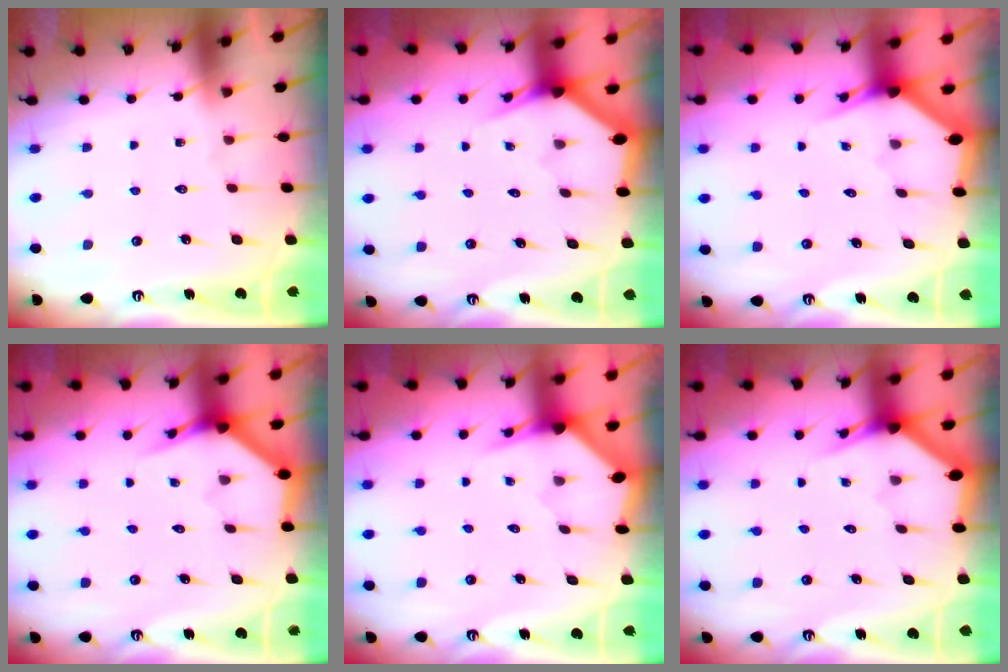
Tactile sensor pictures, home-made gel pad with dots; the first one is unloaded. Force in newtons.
{"total": 2.7, "press": 2.7, "slide": 0.1}
{"total": 2.8, "press": 2.8, "slide": 0.2}
{"total": 3.8, "press": 3.8, "slide": 0.2}
{"total": 3.2, "press": 3.2, "slide": 0.1}
{"total": 2.7, "press": 2.7, "slide": 0.1}